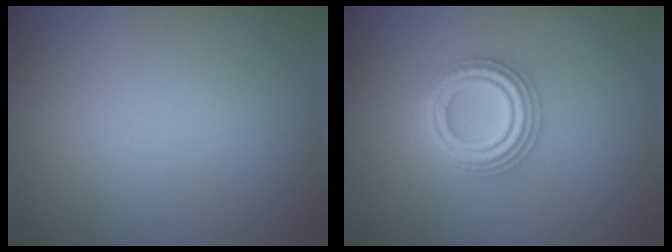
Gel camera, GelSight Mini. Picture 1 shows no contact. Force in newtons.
{"total": 4.4, "press": 4.3, "slide": 0.8}